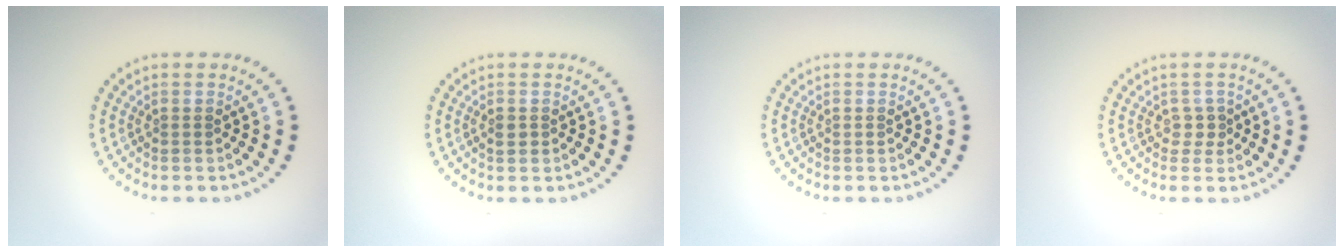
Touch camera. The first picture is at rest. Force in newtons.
{"total": 0.9, "press": 0.8, "slide": 0.2}
{"total": 0.0}
{"total": 1.3, "press": 0.9, "slide": 0.8}